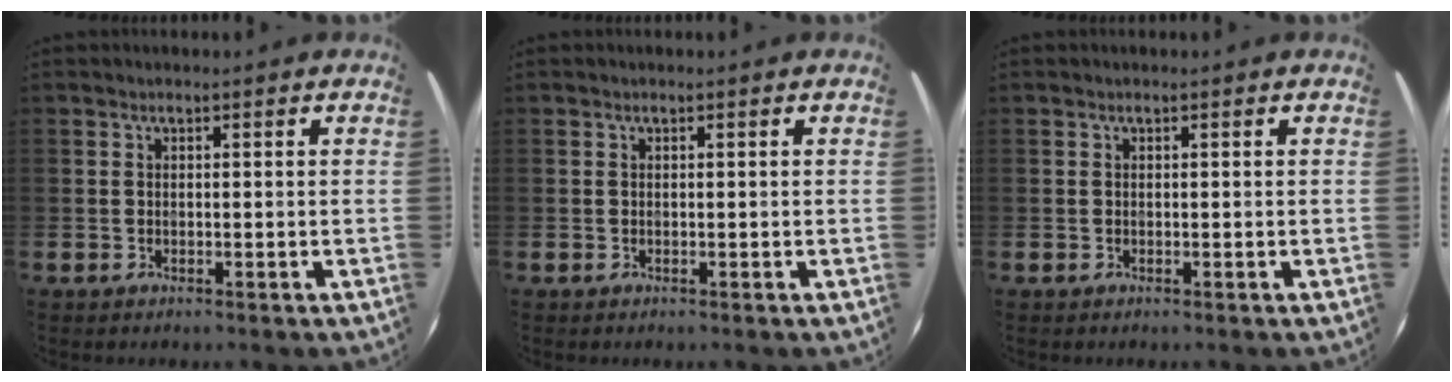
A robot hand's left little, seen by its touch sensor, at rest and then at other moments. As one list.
[{"total": 0.0}, {"total": 0.0}]